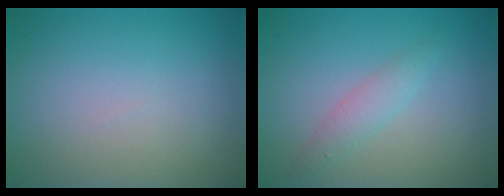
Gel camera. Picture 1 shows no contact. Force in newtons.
{"total": 1.7, "press": 1.7, "slide": 0.0}